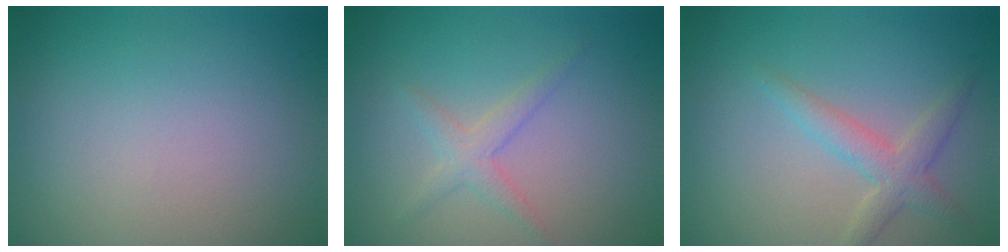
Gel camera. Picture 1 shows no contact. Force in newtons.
{"total": 1.9, "press": 1.9, "slide": 0.1}
{"total": 2.5, "press": 2.5, "slide": 0.1}